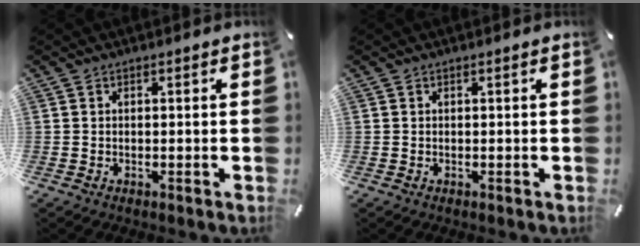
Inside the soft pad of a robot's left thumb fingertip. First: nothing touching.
{"total": 0.0}